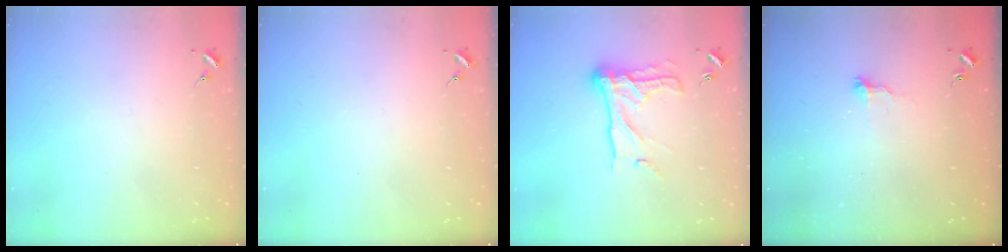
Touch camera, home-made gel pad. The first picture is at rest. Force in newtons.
{"total": 0.0}
{"total": 16.7, "press": 16.7, "slide": 1.6}
{"total": 7.5, "press": 7.5, "slide": 0.7}